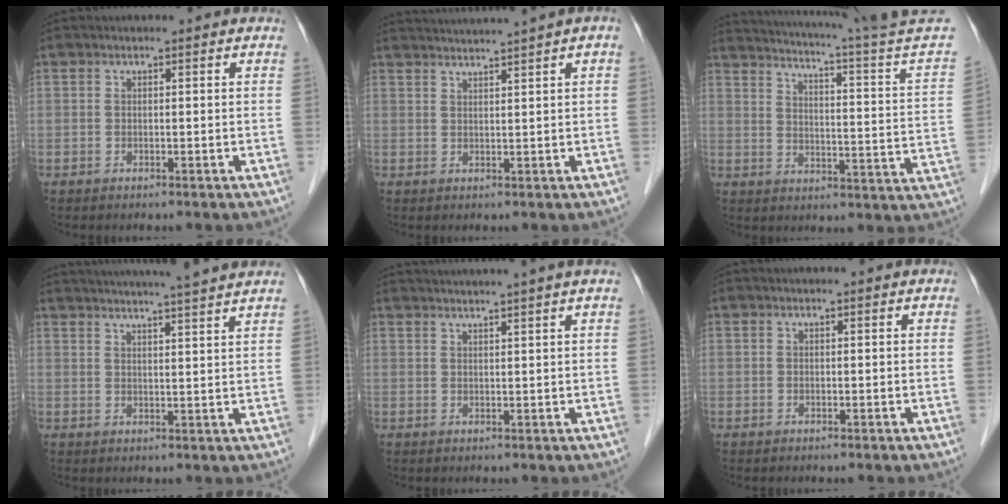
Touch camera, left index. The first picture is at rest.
{"total": 5.6, "force": [4.8, -1.6, 2.3], "torque": [-0.034, 0.015, 0.077]}
{"total": 18.5, "force": [15.9, -3.2, 8.9], "torque": [-0.154, -0.081, 0.192]}
{"total": 15.1, "force": [13.7, -1.0, 6.4], "torque": [-0.108, -0.004, 0.174]}
{"total": 8.0, "force": [7.0, -1.9, 3.2], "torque": [-0.036, 0.013, 0.084]}
{"total": 0.0}